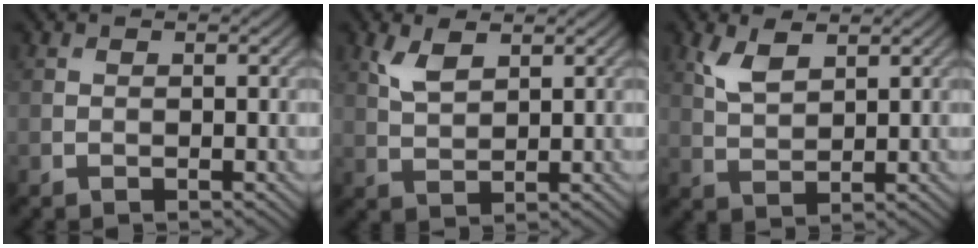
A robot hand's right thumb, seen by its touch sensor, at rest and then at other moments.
{"total": 3.5, "force": [2.0, 1.5, 2.5], "torque": [-0.062, -0.002, 0.044]}
{"total": 4.1, "force": [2.3, 1.8, 2.8], "torque": [-0.071, -0.001, 0.050]}